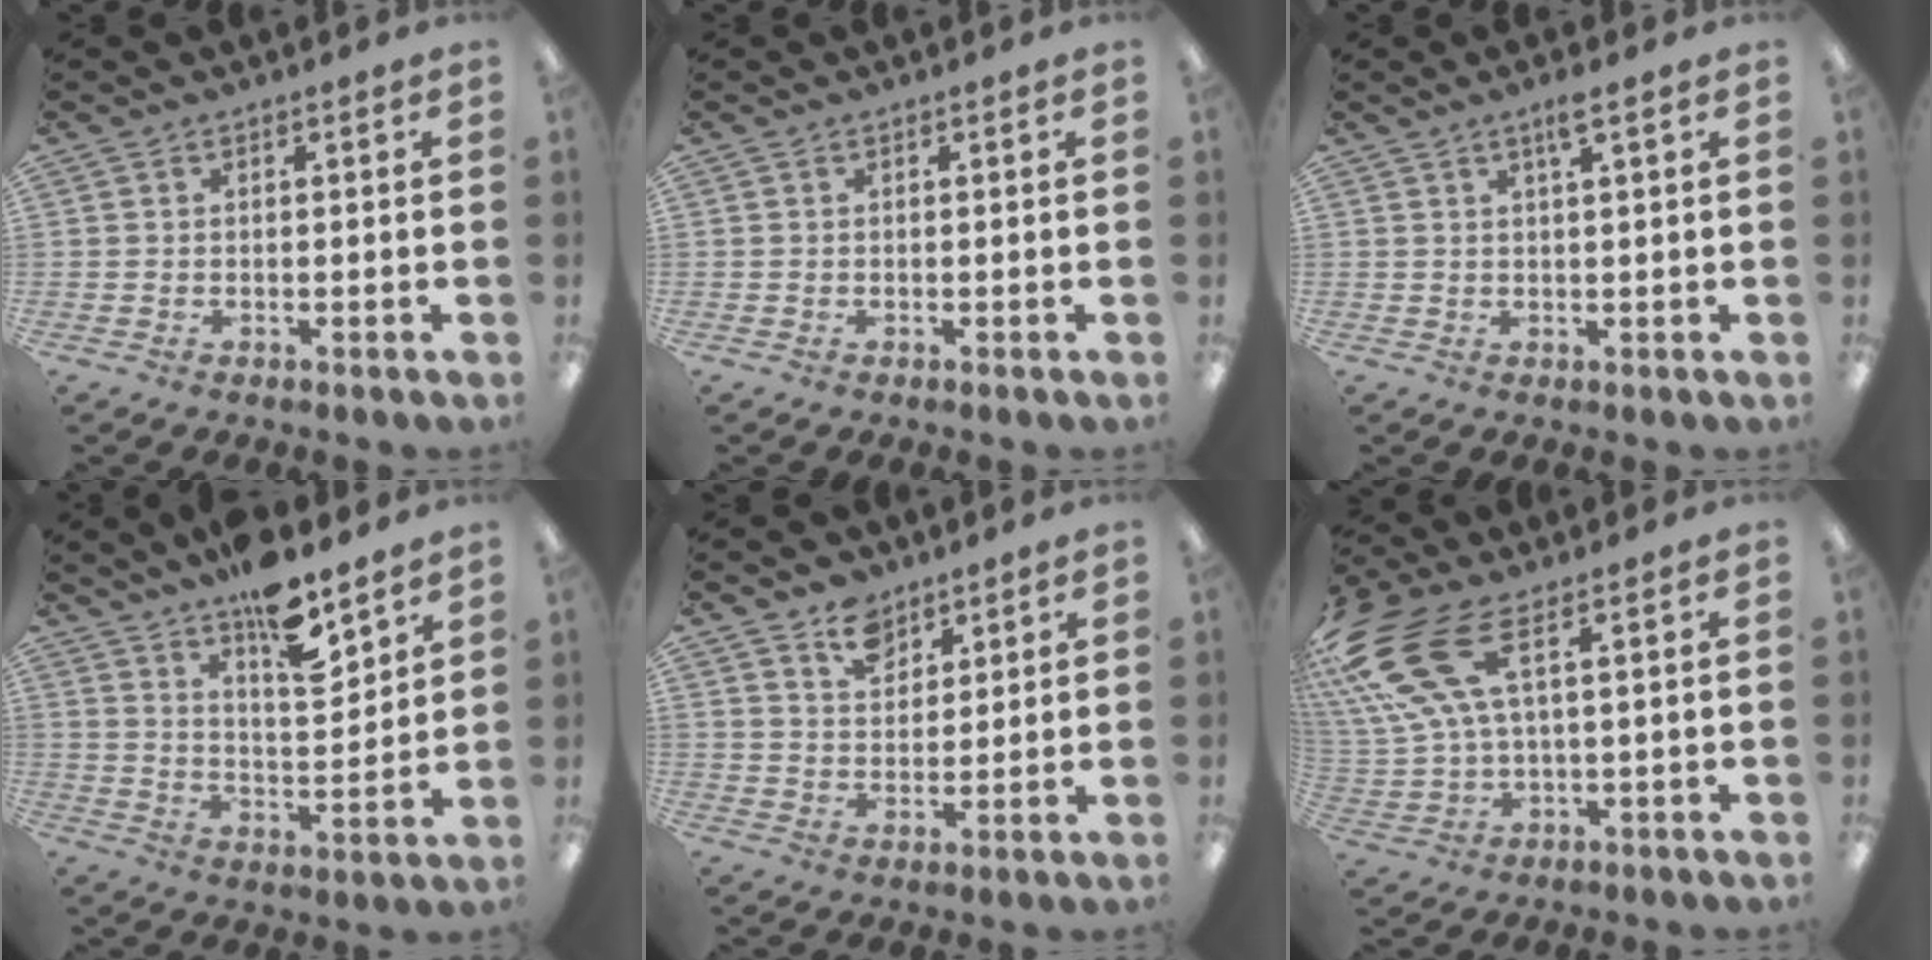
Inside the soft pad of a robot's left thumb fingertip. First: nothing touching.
{"total": 0.0}
{"total": 3.1, "force": [1.9, 0.1, 2.4], "torque": [-0.044, -0.002, 0.030]}
{"total": 13.1, "force": [10.4, 3.8, 7.0], "torque": [-0.112, -0.069, 0.180]}
{"total": 9.9, "force": [7.0, 6.5, 2.6], "torque": [-0.035, -0.044, 0.129]}
{"total": 17.2, "force": [8.8, 7.2, 12.9], "torque": [-0.290, -0.038, 0.161]}